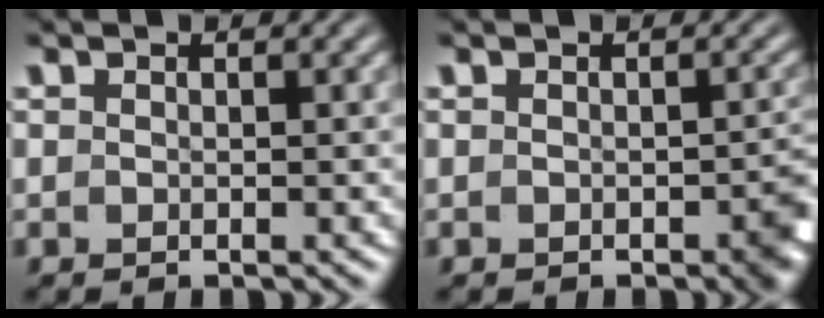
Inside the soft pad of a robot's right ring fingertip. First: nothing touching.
{"total": 2.3, "force": [-1.1, 1.0, 1.8], "torque": [-0.017, -0.003, -0.017]}